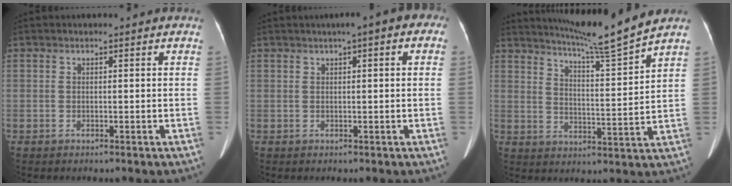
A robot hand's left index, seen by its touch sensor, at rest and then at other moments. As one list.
[{"total": 4.8, "force": [2.0, 1.0, 4.3], "torque": [-0.051, 0.024, 0.017]}, {"total": 10.9, "force": [9.9, -2.6, 3.9], "torque": [-0.072, -0.033, 0.157]}]